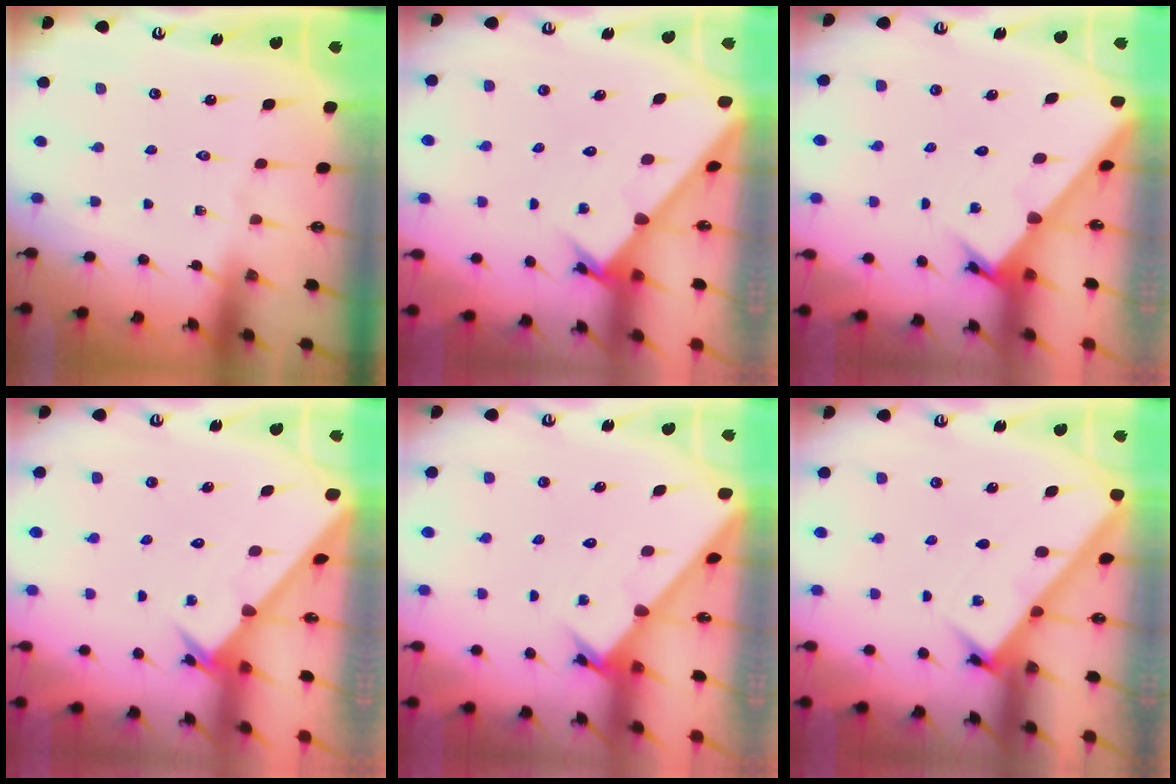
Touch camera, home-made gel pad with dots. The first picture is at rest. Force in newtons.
{"total": 2.3, "press": 2.3, "slide": 0.0}
{"total": 2.1, "press": 2.1, "slide": 0.2}
{"total": 2.6, "press": 2.6, "slide": 0.2}
{"total": 1.8, "press": 1.8, "slide": 0.1}
{"total": 3.1, "press": 3.1, "slide": 0.2}